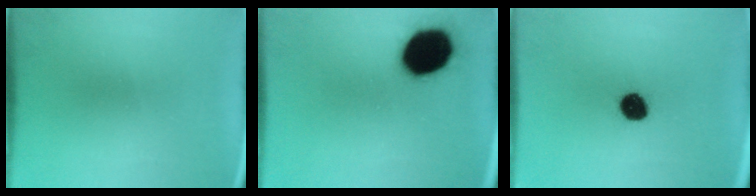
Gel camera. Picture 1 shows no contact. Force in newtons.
{"total": 19.1}
{"total": 7.6}